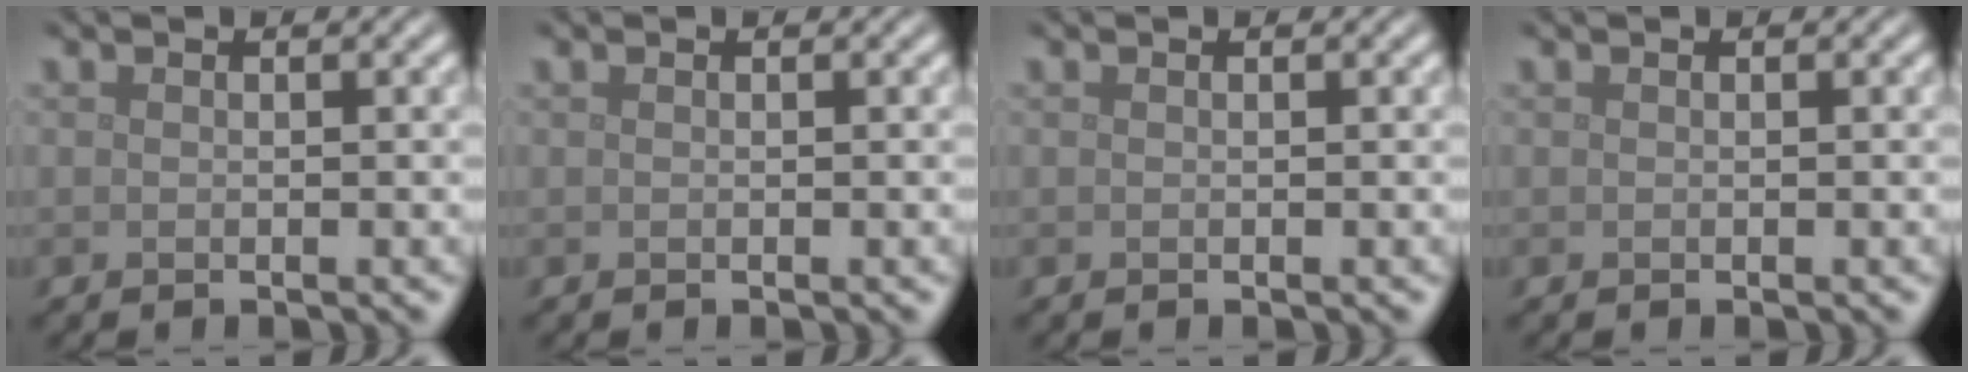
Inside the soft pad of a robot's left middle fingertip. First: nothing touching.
{"total": 0.0}
{"total": 0.0}
{"total": 0.0}